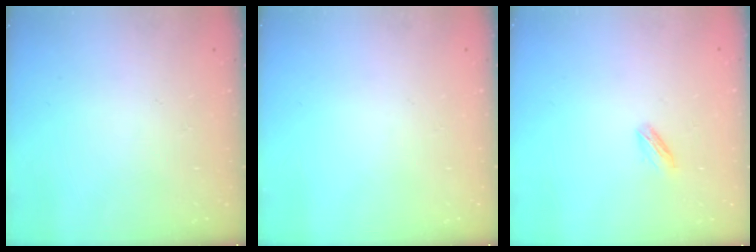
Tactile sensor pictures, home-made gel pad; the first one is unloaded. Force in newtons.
{"total": 0.0}
{"total": 2.6, "press": 2.5, "slide": 0.7}